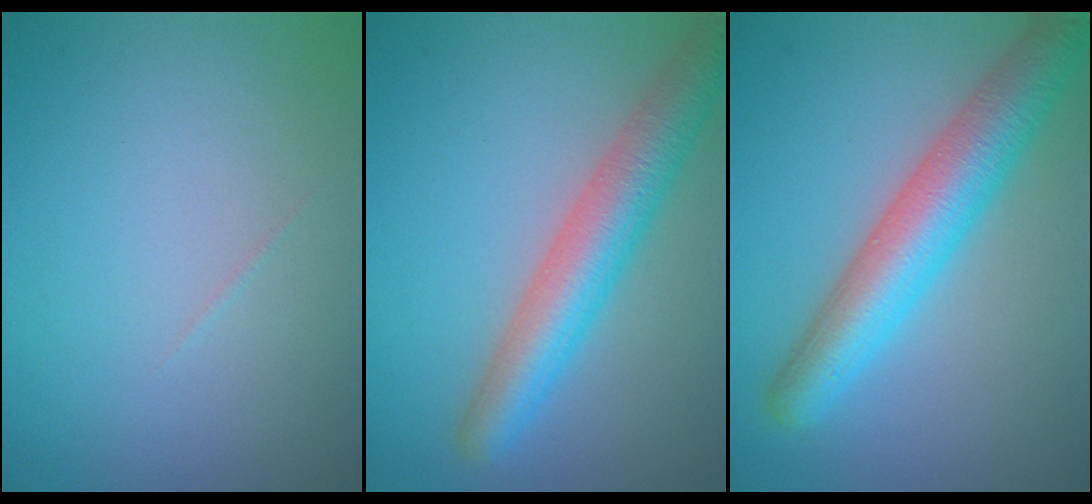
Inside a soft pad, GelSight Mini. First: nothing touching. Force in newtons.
{"total": 5.8, "press": 5.8, "slide": 0.2}
{"total": 6.6, "press": 6.6, "slide": 0.2}